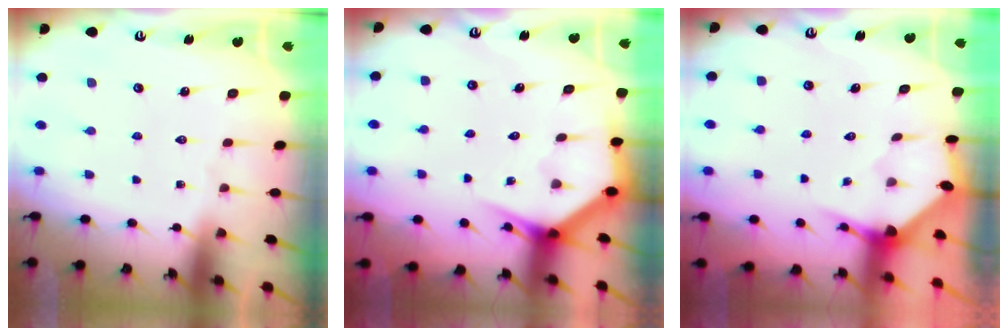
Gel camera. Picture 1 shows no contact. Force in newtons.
{"total": 4.0, "press": 4.0, "slide": 0.3}
{"total": 3.2, "press": 3.2, "slide": 0.1}